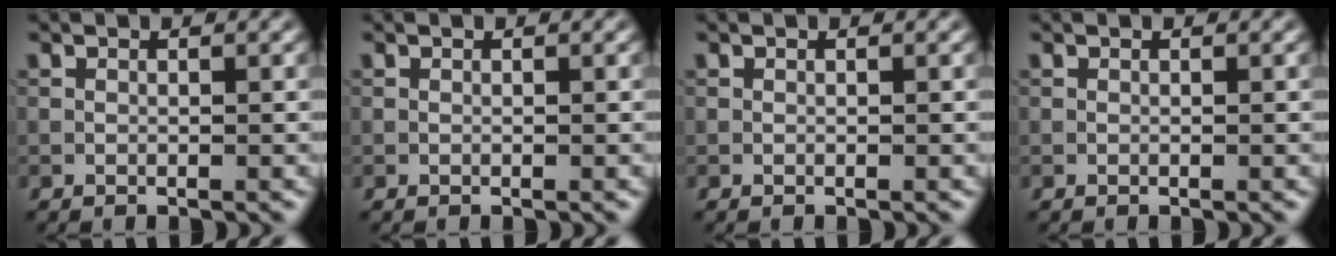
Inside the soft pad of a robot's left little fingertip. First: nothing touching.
{"total": 0.0}
{"total": 0.0}
{"total": 0.0}